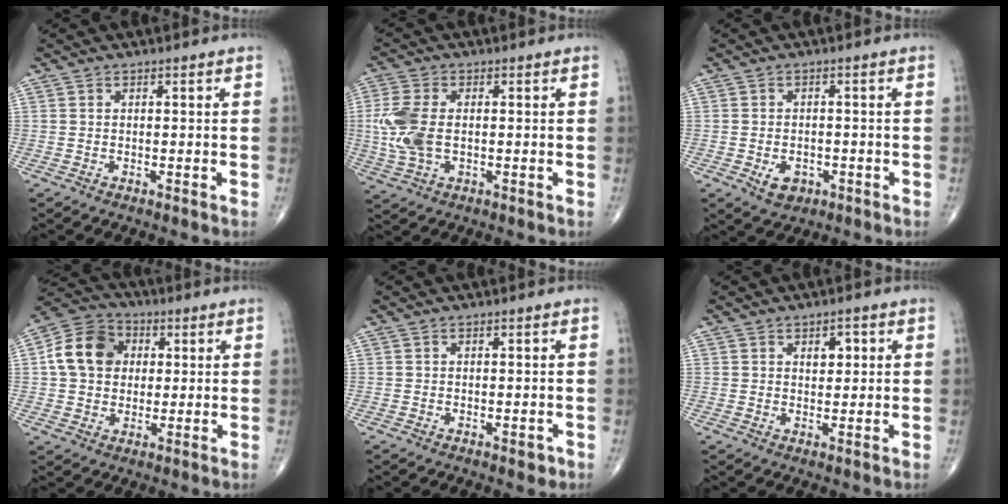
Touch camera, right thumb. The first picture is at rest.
{"total": 9.0, "force": [-0.2, 5.2, 7.3], "torque": [-0.182, 0.001, -0.004]}
{"total": 4.1, "force": [-1.6, 2.9, 2.4], "torque": [-0.028, 0.005, -0.016]}
{"total": 11.8, "force": [1.9, 9.5, 6.7], "torque": [-0.103, 0.012, 0.023]}
{"total": 1.3, "force": [-0.6, 0.8, 0.9], "torque": [-0.007, -0.001, -0.007]}
{"total": 3.1, "force": [1.1, 1.9, 2.1], "torque": [-0.016, -0.004, 0.014]}